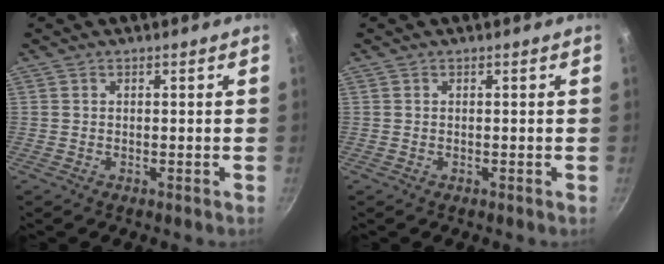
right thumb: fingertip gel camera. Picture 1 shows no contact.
{"total": 0.0}